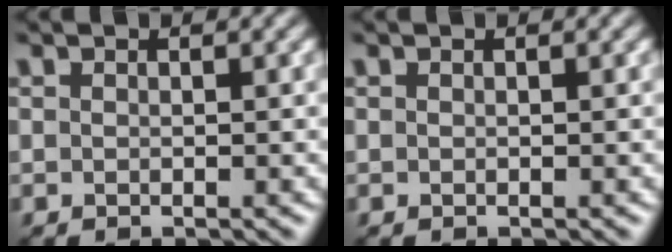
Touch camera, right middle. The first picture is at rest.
{"total": 0.0}